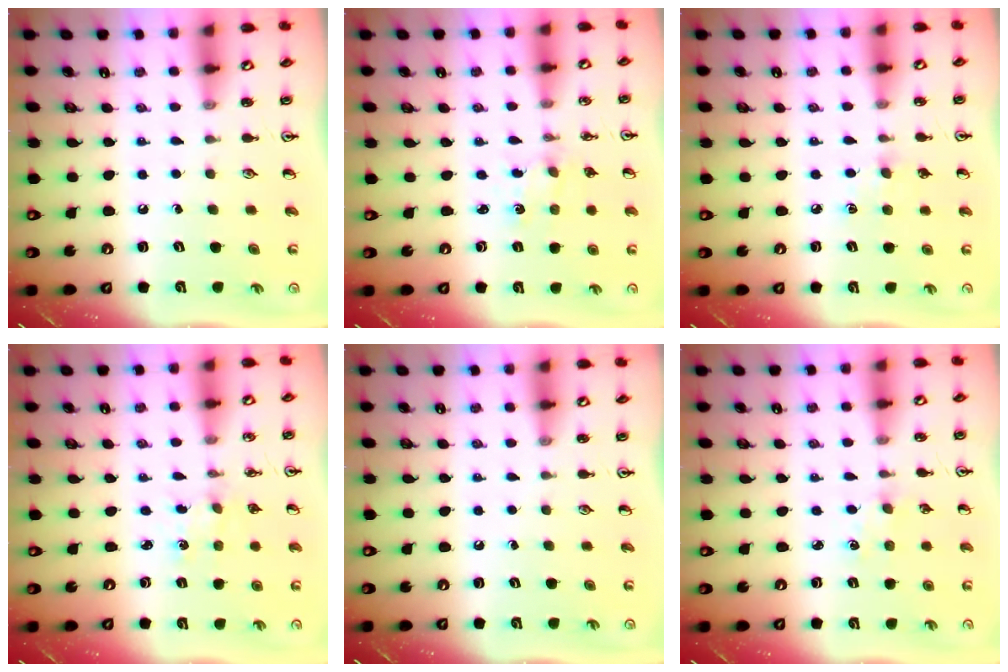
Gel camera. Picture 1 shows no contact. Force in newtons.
{"total": 1.3, "press": 1.2, "slide": 0.4}
{"total": 5.6, "press": 5.6, "slide": 0.7}
{"total": 0.0}
{"total": 0.0}
{"total": 1.1, "press": 1.0, "slide": 0.2}